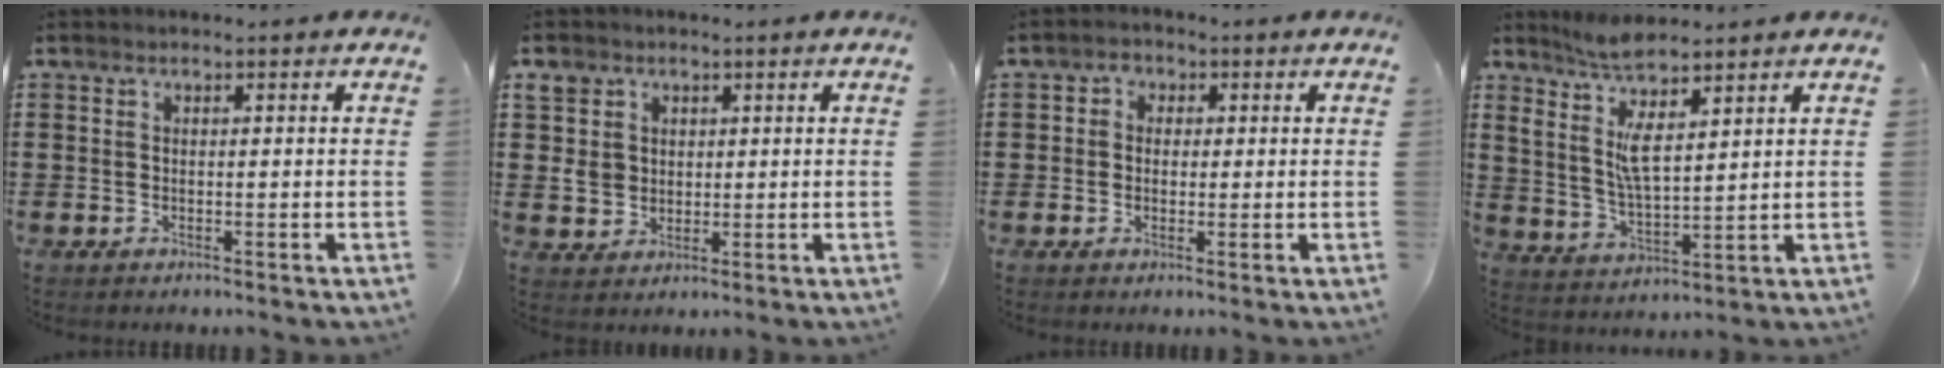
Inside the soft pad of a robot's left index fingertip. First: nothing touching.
{"total": 4.8, "force": [1.2, 4.5, 1.5], "torque": [-0.054, 0.012, 0.020]}
{"total": 2.2, "force": [-0.1, 2.2, 0.4], "torque": [-0.019, 0.010, -0.006]}
{"total": 7.0, "force": [4.3, 1.6, 5.3], "torque": [-0.120, -0.012, 0.074]}